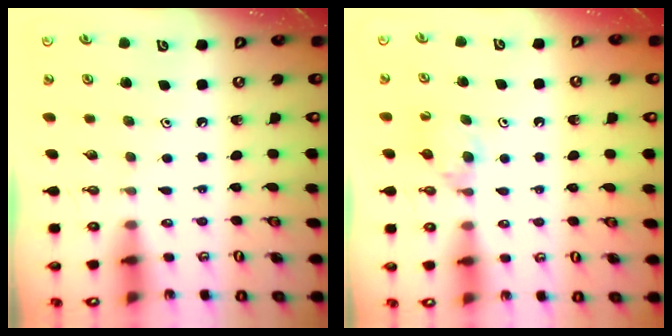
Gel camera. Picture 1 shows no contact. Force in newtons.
{"total": 5.2, "press": 5.1, "slide": 0.7}